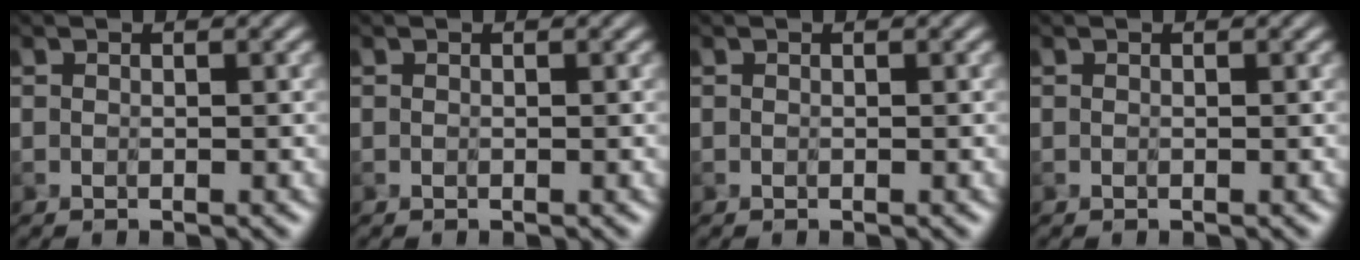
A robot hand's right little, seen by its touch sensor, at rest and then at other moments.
{"total": 0.0}
{"total": 0.0}
{"total": 0.0}